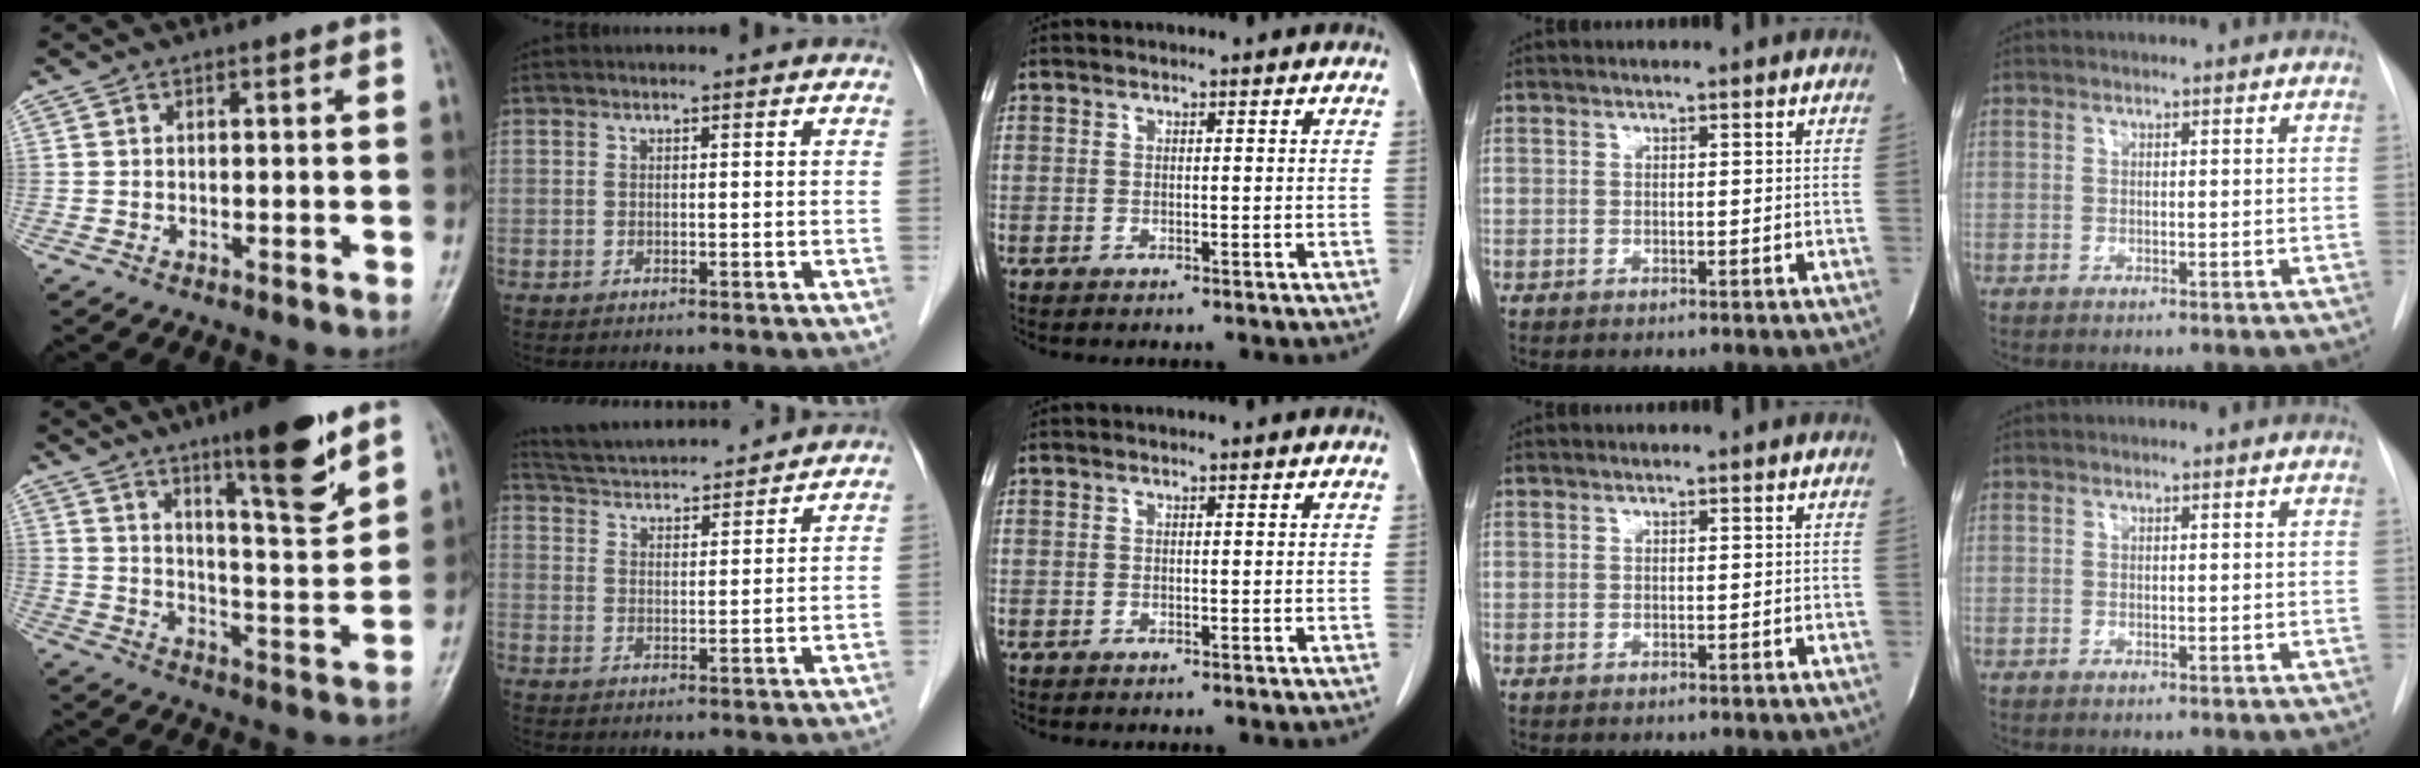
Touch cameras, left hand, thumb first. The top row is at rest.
{"thumb": {"total": 14.9, "force": [9.7, 2.6, 11.1], "torque": [-0.147, -0.066, 0.153]}, "index": {"total": 13.8, "force": [13.0, 1.7, 4.2], "torque": [-0.078, 0.026, 0.203]}}